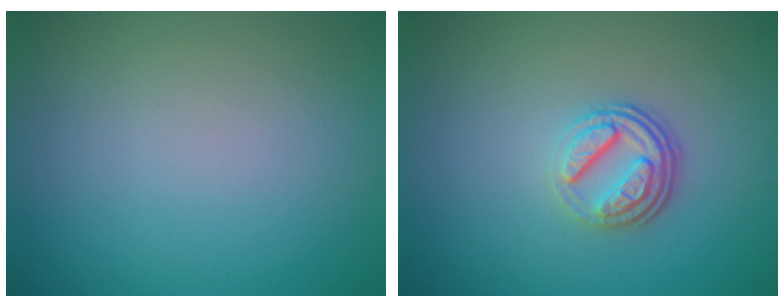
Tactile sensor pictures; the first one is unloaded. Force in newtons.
{"total": 3.8, "press": 2.7, "slide": 2.7}